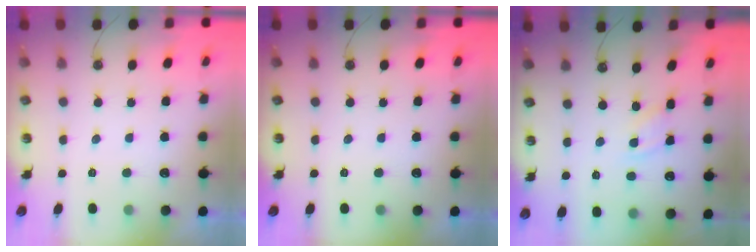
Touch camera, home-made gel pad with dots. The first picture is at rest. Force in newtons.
{"total": 0.0}
{"total": 2.3, "press": 2.3, "slide": 0.4}